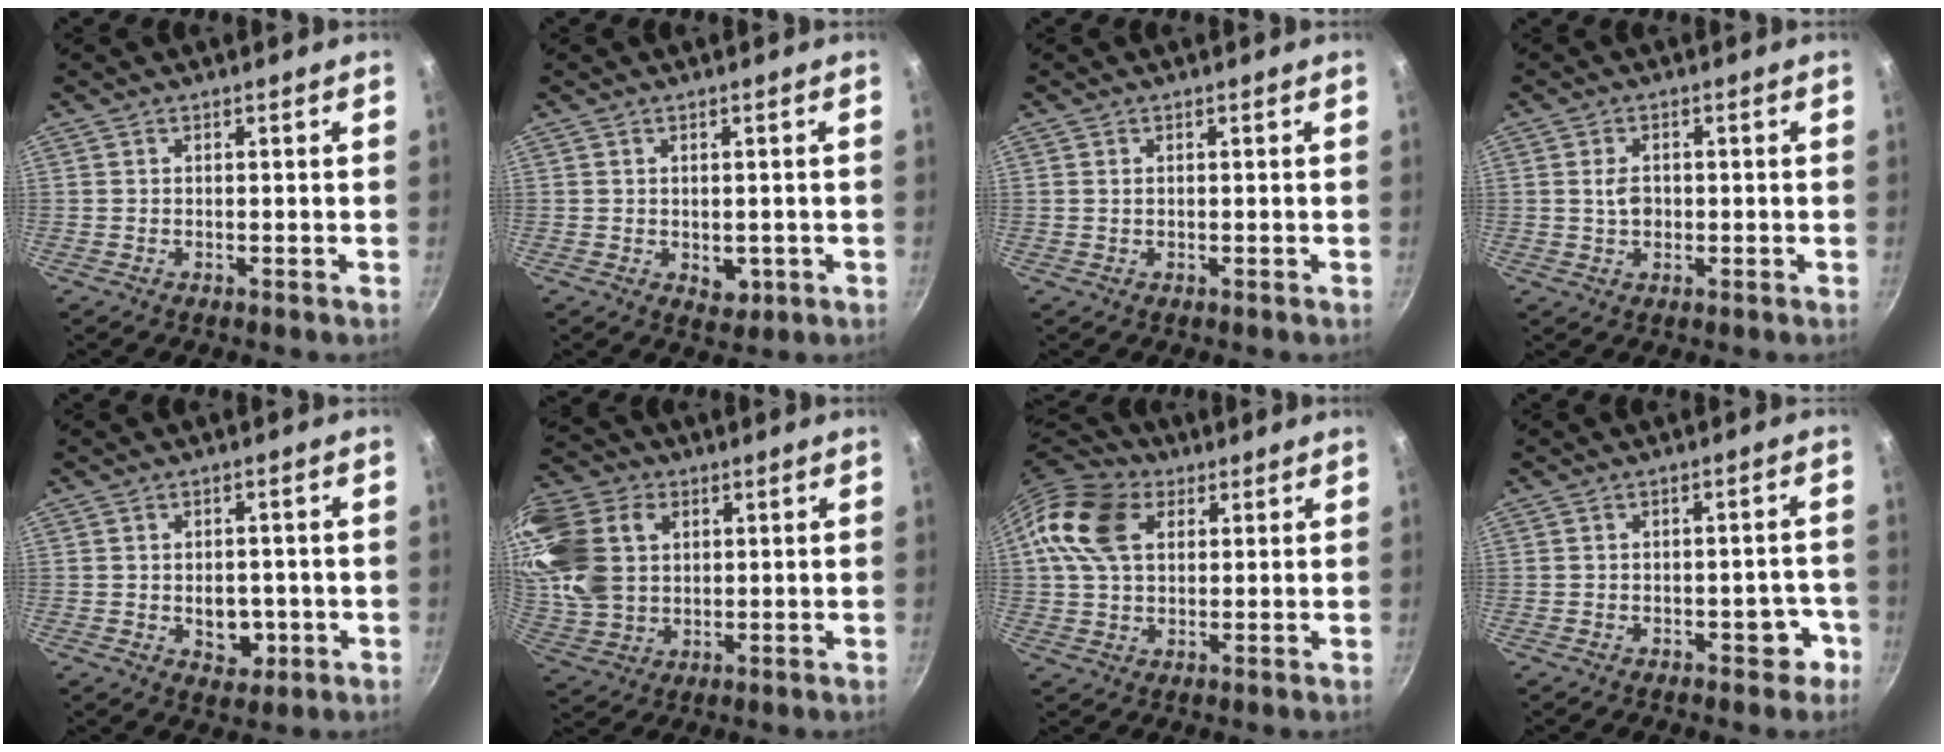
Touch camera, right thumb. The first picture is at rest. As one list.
[{"total": 3.2, "force": [-0.5, 2.3, 2.2], "torque": [-0.019, -0.001, -0.001]}, {"total": 0.7, "force": [0.2, 0.5, 0.5], "torque": [-0.007, 0.002, 0.004]}, {"total": 3.3, "force": [0.1, 2.4, 2.3], "torque": [-0.031, 0.004, 0.000]}, {"total": 5.9, "force": [-1.1, 4.3, 3.9], "torque": [-0.030, 0.004, -0.008]}, {"total": 18.4, "force": [4.4, 13.7, 11.5], "torque": [-0.224, 0.001, 0.087]}, {"total": 13.0, "force": [3.9, 9.0, 8.5], "torque": [-0.146, 0.010, 0.056]}, {"total": 4.4, "force": [-2.3, 2.7, 2.7], "torque": [0.002, 0.031, -0.021]}]